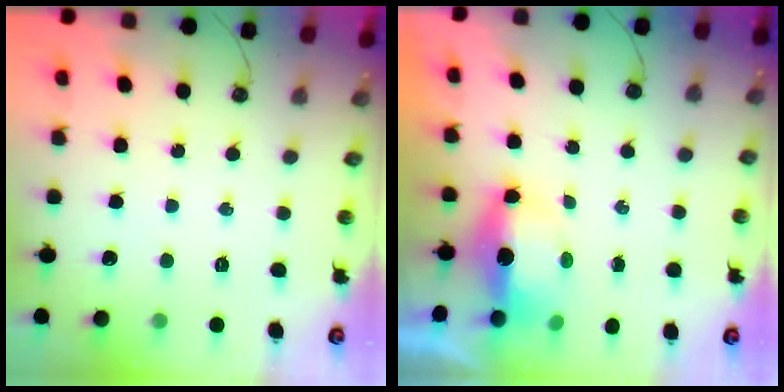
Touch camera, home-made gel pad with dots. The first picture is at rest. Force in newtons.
{"total": 6.6, "press": 6.5, "slide": 1.2}